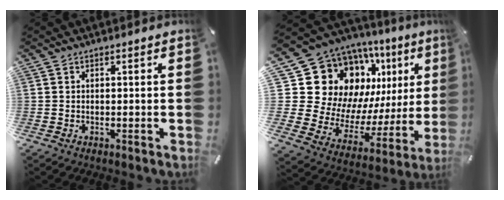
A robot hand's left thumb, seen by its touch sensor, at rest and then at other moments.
{"total": 20.6, "force": [10.8, 14.9, 9.3], "torque": [-0.150, -0.098, 0.226]}